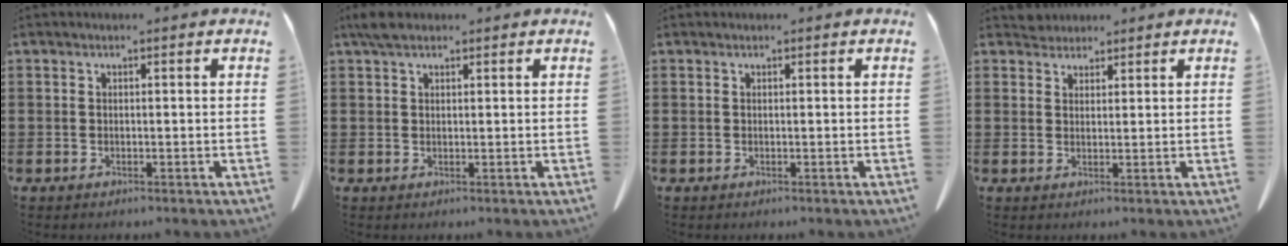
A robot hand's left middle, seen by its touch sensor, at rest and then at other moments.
{"total": 2.5, "force": [1.9, 1.1, 1.3], "torque": [-0.031, 0.004, 0.037]}
{"total": 0.0}
{"total": 2.2, "force": [2.1, 0.6, -0.2], "torque": [0.005, -0.004, 0.043]}